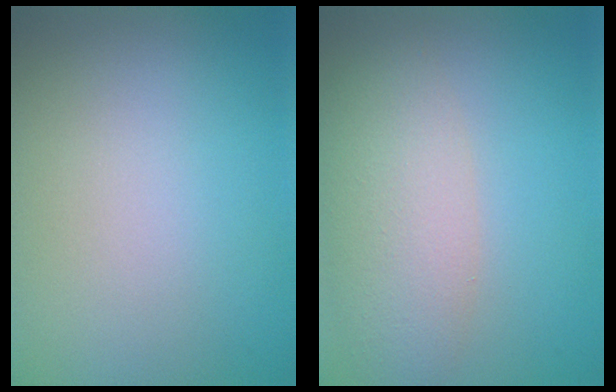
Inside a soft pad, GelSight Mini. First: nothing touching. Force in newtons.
{"total": 5.0, "press": 5.0, "slide": 0.3}